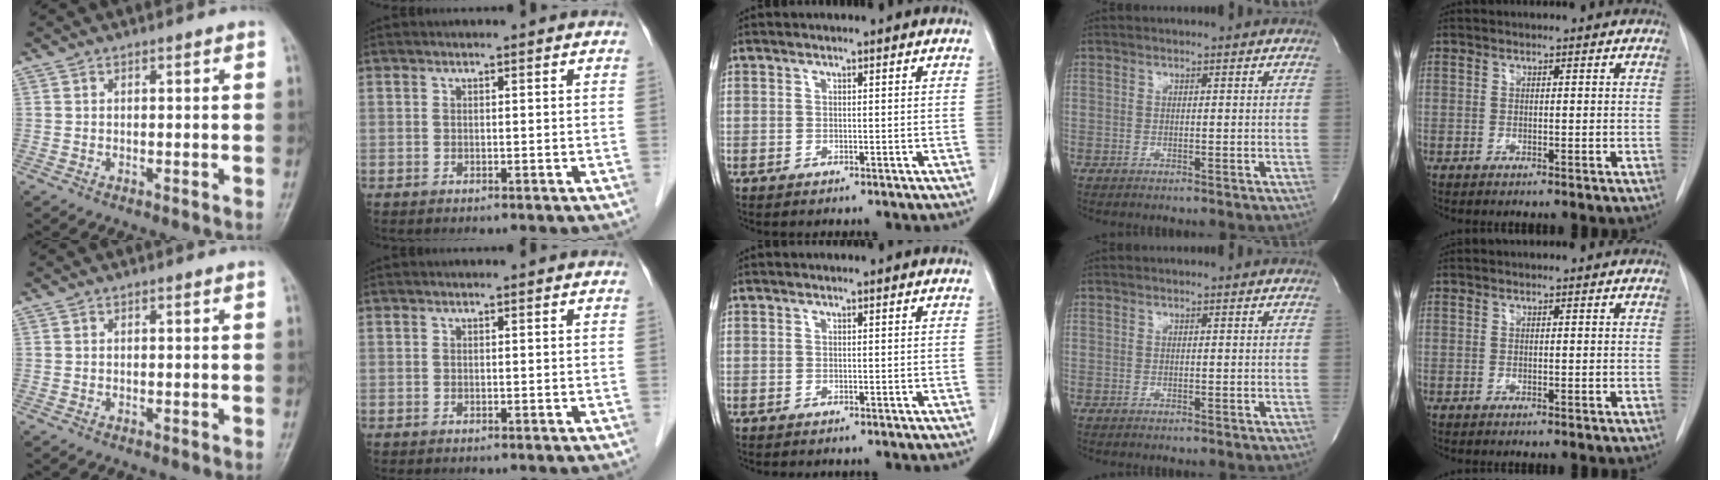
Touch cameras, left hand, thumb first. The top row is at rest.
{}